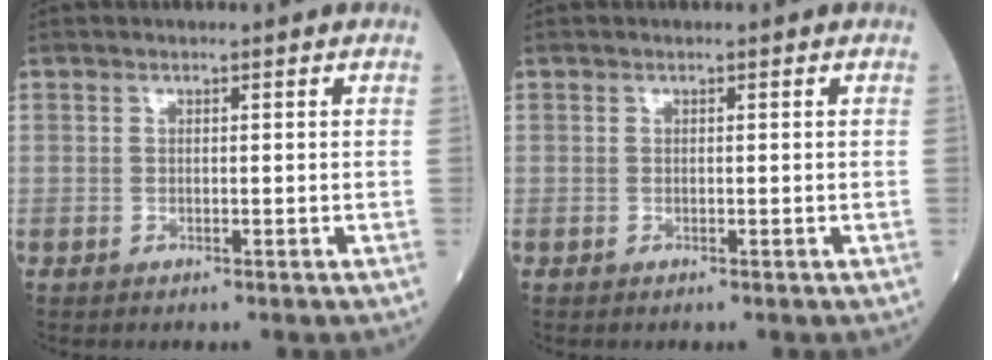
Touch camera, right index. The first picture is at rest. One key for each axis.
{"total": 0.0}